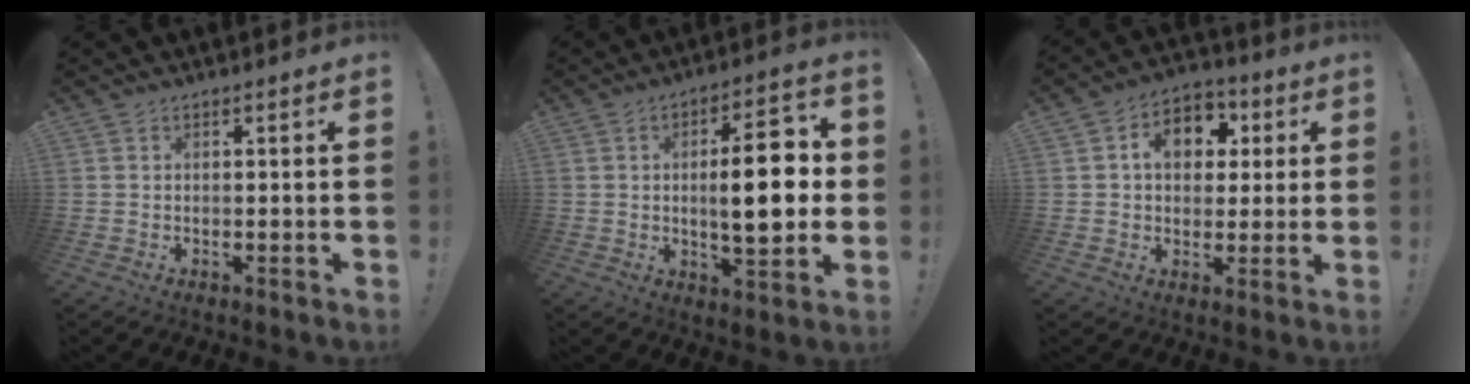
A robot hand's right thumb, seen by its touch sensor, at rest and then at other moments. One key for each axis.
{"total": 15.3, "fx": 0.6, "fy": 5.0, "fz": 14.4, "tx": -0.212, "ty": -0.001, "tz": 0.002}
{"total": 10.7, "fx": 2.9, "fy": 8.2, "fz": 6.2, "tx": -0.089, "ty": 0.002, "tz": 0.054}